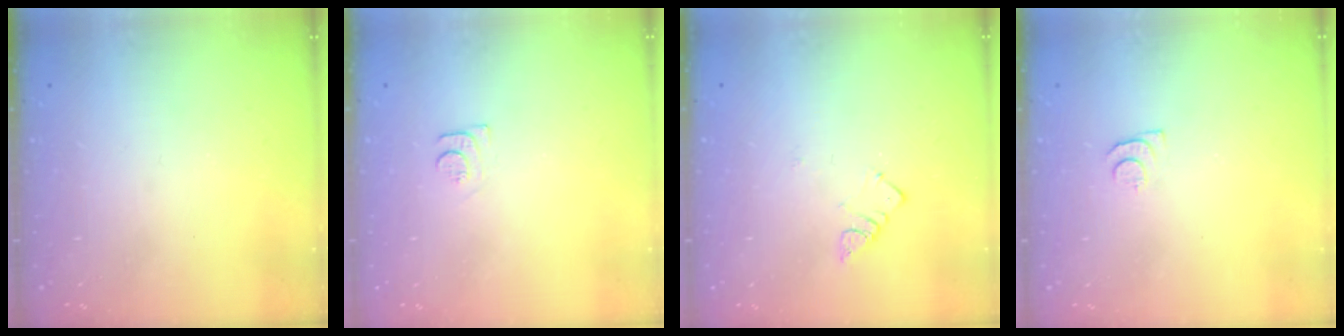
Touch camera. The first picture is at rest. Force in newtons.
{"total": 5.9, "press": 5.8, "slide": 0.7}
{"total": 3.2, "press": 3.2, "slide": 0.3}
{"total": 4.4, "press": 4.4, "slide": 0.6}